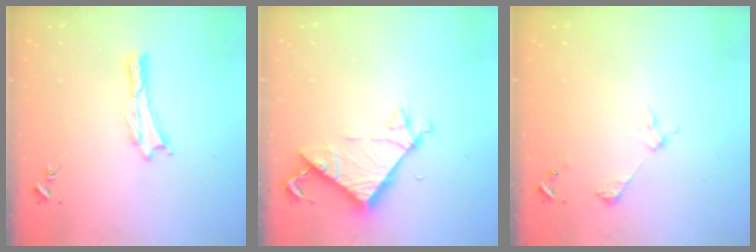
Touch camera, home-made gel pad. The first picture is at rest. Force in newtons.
{"total": 7.2, "press": 7.1, "slide": 0.4}
{"total": 2.5, "press": 2.5, "slide": 0.2}